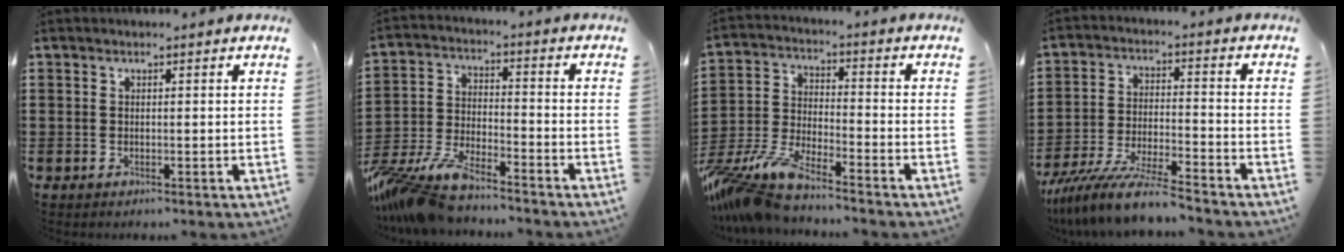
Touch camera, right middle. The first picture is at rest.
{"total": 9.4, "force": [-8.8, 1.4, 3.2], "torque": [-0.081, 0.006, -0.177]}
{"total": 9.4, "force": [-8.6, 0.8, 3.5], "torque": [-0.097, -0.008, -0.180]}
{"total": 9.4, "force": [-8.4, 0.2, 4.1], "torque": [-0.084, 0.001, -0.165]}